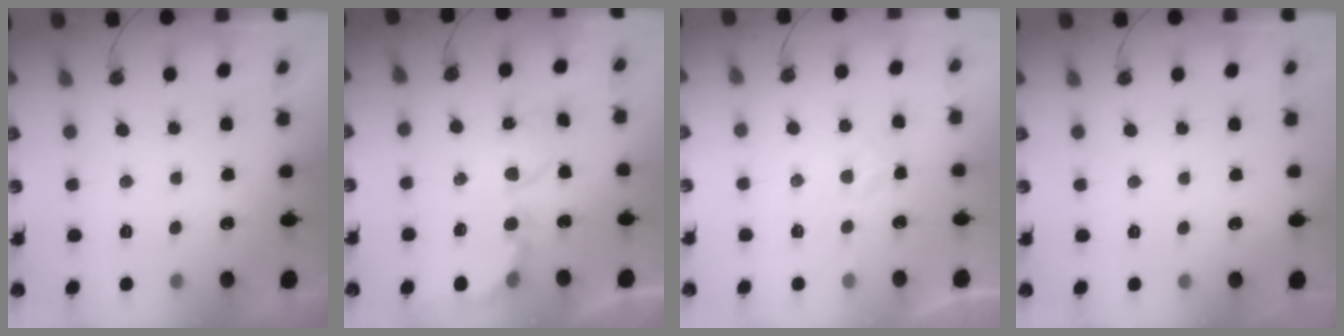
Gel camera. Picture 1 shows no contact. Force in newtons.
{"total": 6.2, "press": 6.2, "slide": 0.6}
{"total": 3.4, "press": 3.4, "slide": 0.4}
{"total": 0.0}